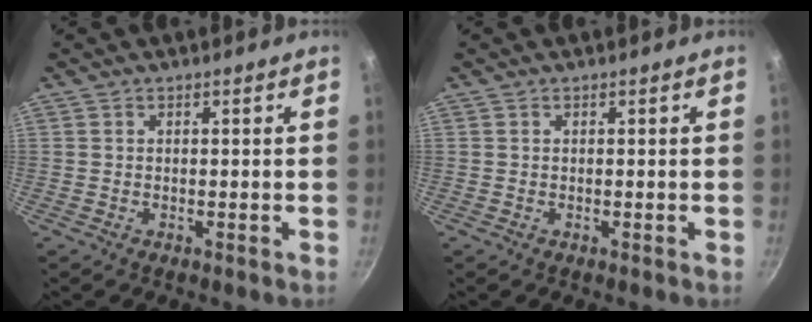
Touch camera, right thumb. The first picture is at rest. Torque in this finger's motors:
{"motor_torque": [-0.06, 0.05, 0.34, -0.14, 0.00]}